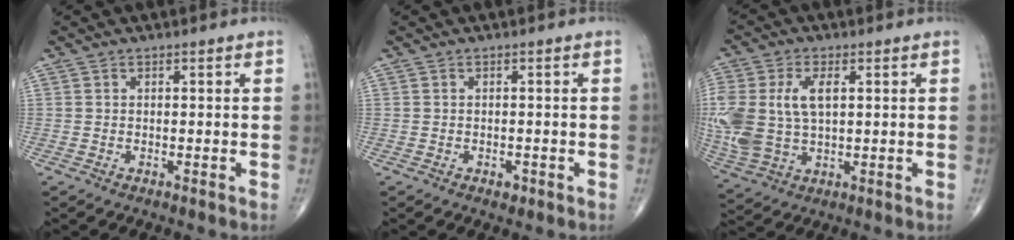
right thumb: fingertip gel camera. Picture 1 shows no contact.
{"total": 1.3, "force": [-0.7, 0.9, 0.8], "torque": [-0.009, 0.001, -0.008]}
{"total": 15.8, "force": [1.9, 9.4, 12.5], "torque": [-0.307, 0.001, 0.046]}